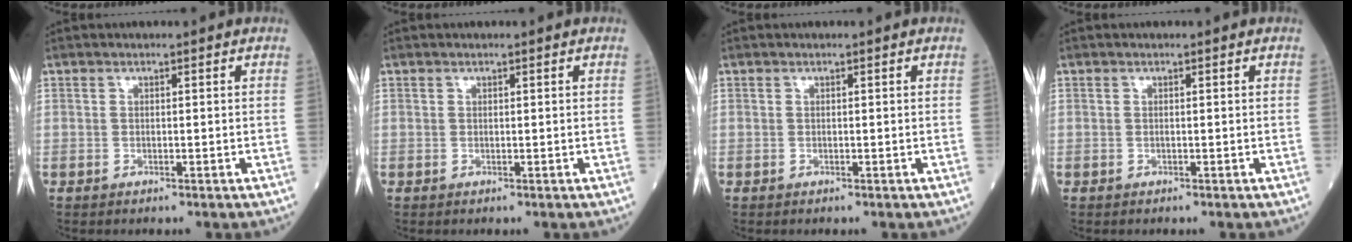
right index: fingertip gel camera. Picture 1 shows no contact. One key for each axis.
{"total": 0.0}
{"total": 0.0}
{"total": 0.0}